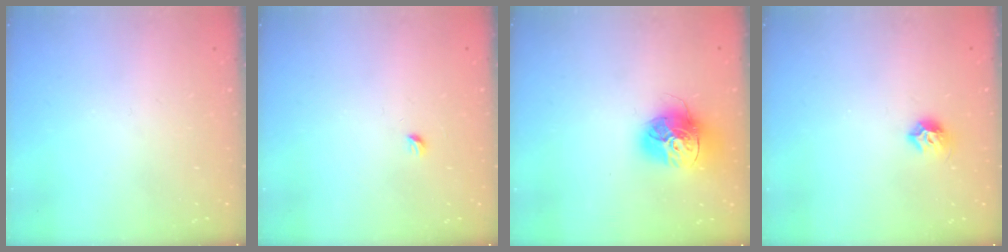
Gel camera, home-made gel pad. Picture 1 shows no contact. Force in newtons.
{"total": 2.9, "press": 2.9, "slide": 0.4}
{"total": 17.1, "press": 17.0, "slide": 1.5}
{"total": 7.0, "press": 6.9, "slide": 1.3}